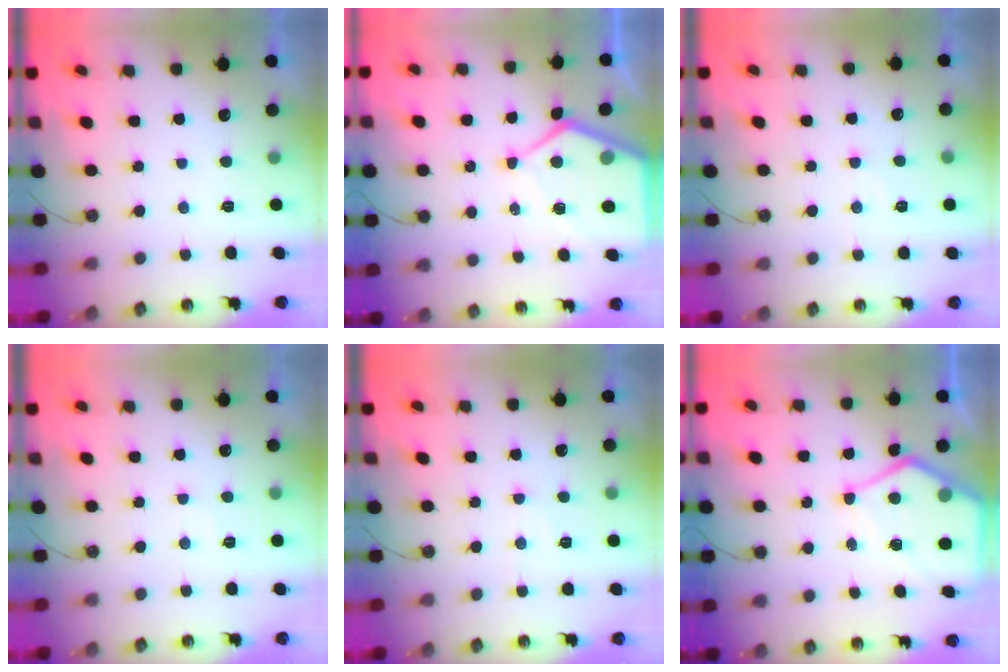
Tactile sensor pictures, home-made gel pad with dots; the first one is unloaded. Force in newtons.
{"total": 11.2, "press": 11.1, "slide": 1.2}
{"total": 4.5, "press": 4.4, "slide": 0.8}
{"total": 4.1, "press": 4.1, "slide": 0.6}
{"total": 6.6, "press": 6.5, "slide": 0.6}
{"total": 11.2, "press": 11.2, "slide": 1.1}